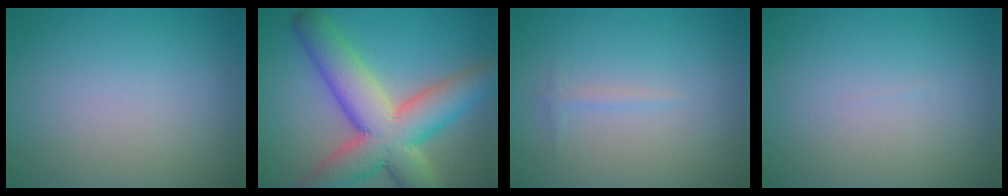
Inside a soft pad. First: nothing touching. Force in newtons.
{"total": 11.1, "press": 11.1, "slide": 0.8}
{"total": 0.7, "press": 0.7, "slide": 0.1}
{"total": 0.0}